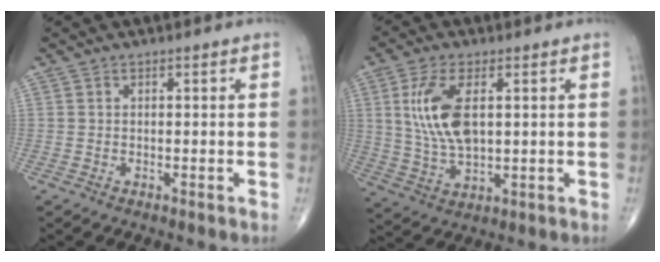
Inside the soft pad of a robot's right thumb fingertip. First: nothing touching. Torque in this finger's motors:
{"motor_torque": [-0.89, 0.93, 1.05, 0.39, 0.26]}